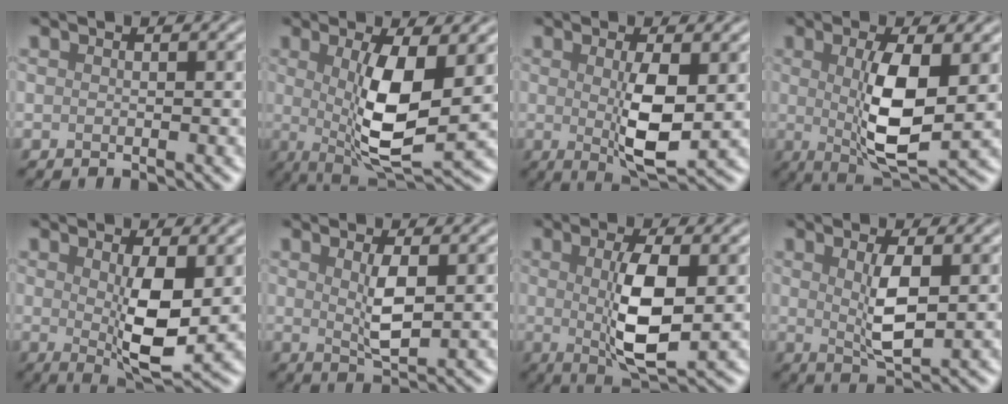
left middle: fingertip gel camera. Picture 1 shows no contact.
{"total": 7.8, "force": [0.4, 2.3, 7.4], "torque": [-0.133, -0.012, 0.012]}
{"total": 4.7, "force": [0.1, 1.2, 4.6], "torque": [-0.087, -0.011, 0.006]}
{"total": 6.7, "force": [0.3, 2.0, 6.4], "torque": [-0.119, -0.011, 0.009]}
{"total": 5.2, "force": [0.3, 1.4, 5.0], "torque": [-0.087, -0.014, 0.011]}
{"total": 2.8, "force": [0.6, 0.7, 2.6], "torque": [-0.056, -0.007, 0.014]}
{"total": 6.0, "force": [0.0, 1.8, 5.8], "torque": [-0.111, -0.009, 0.005]}
{"total": 3.6, "force": [0.5, 0.9, 3.4], "torque": [-0.070, -0.007, 0.014]}